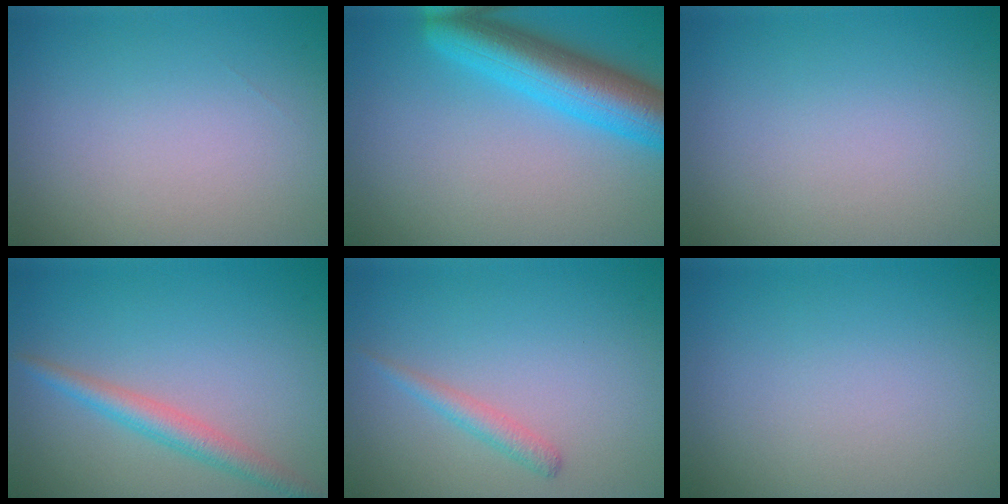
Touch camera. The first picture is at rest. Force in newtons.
{"total": 7.6, "press": 7.6, "slide": 0.3}
{"total": 0.0}
{"total": 2.8, "press": 2.8, "slide": 0.1}
{"total": 1.4, "press": 1.4, "slide": 0.2}
{"total": 0.0}